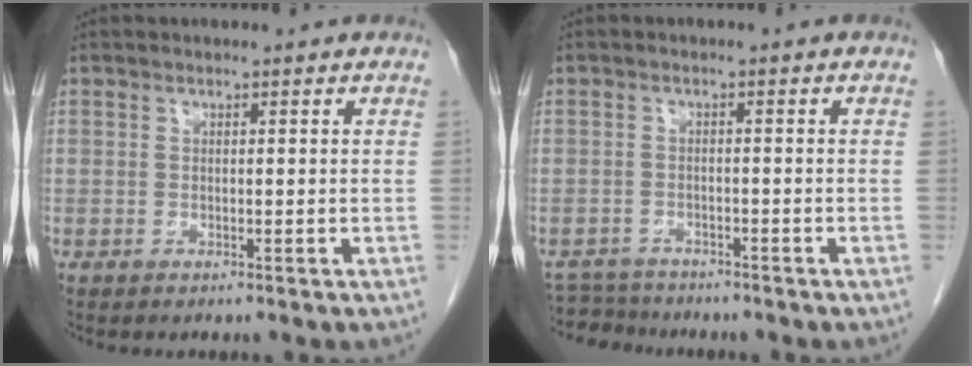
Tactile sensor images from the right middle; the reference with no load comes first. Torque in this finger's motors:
{"motor_torque": [-0.50, -0.58, -0.28, -0.05]}